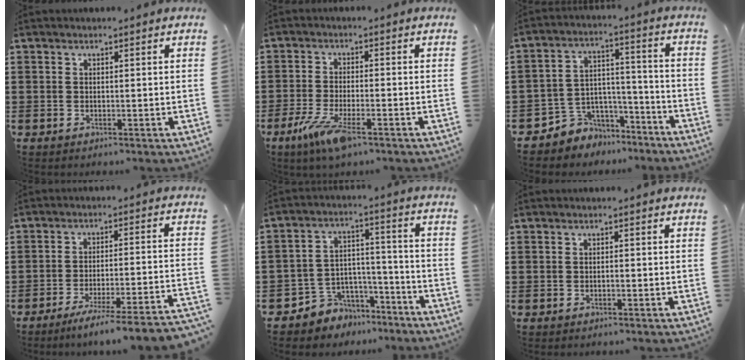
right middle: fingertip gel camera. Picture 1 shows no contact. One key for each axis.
{"total": 6.5, "fx": -3.4, "fy": 1.4, "fz": 5.3, "tx": -0.123, "ty": -0.020, "tz": -0.066}
{"total": 5.0, "fx": -4.1, "fy": 2.7, "fz": -0.5, "tx": -0.010, "ty": 0.006, "tz": -0.087}
{"total": 5.9, "fx": -5.1, "fy": -0.9, "fz": 2.9, "tx": -0.042, "ty": -0.020, "tz": -0.098}
{"total": 5.1, "fx": -4.4, "fy": 2.5, "fz": -0.6, "tx": -0.010, "ty": 0.005, "tz": -0.092}
{"total": 0.6, "fx": -0.4, "fy": 0.2, "fz": 0.4, "tx": -0.011, "ty": -0.002, "tz": -0.007}